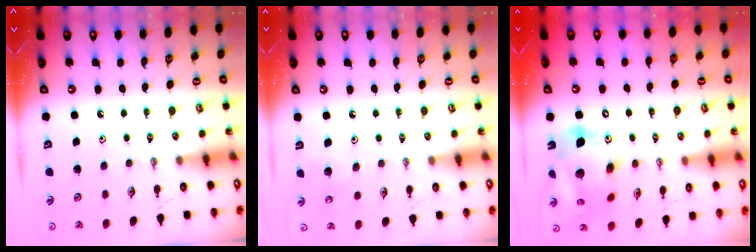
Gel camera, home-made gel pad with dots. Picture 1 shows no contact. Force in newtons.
{"total": 7.1, "press": 7.1, "slide": 0.9}
{"total": 19.3, "press": 19.0, "slide": 3.2}